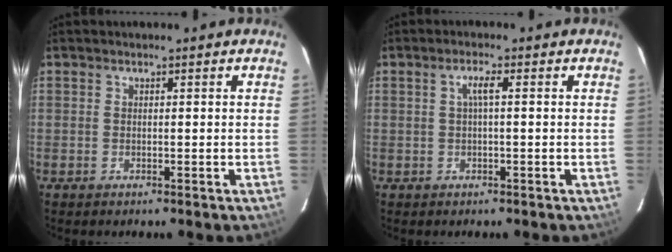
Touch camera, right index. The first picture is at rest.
{"total": 2.1, "force": [0.1, 0.0, 2.1], "torque": [-0.039, 0.005, 0.000]}